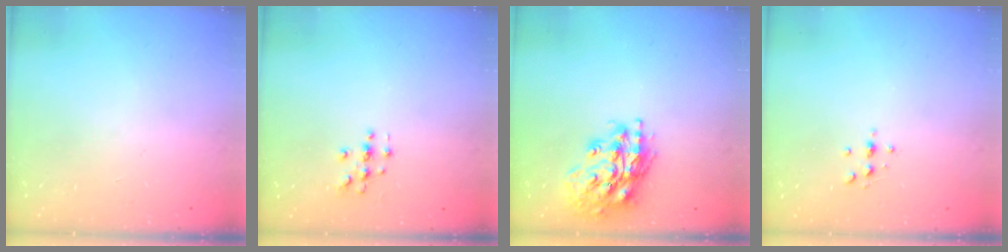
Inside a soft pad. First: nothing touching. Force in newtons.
{"total": 2.7, "press": 2.7, "slide": 0.3}
{"total": 17.4, "press": 17.3, "slide": 2.4}
{"total": 3.3, "press": 3.2, "slide": 0.4}